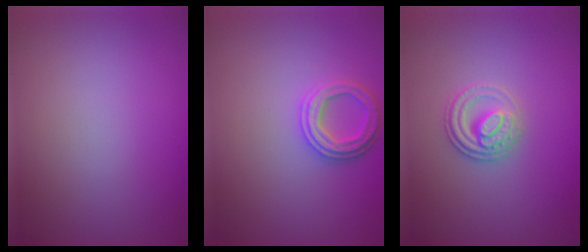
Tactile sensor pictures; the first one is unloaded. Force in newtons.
{"total": 2.8, "press": 2.7, "slide": 0.7}
{"total": 2.8, "press": 2.6, "slide": 1.0}